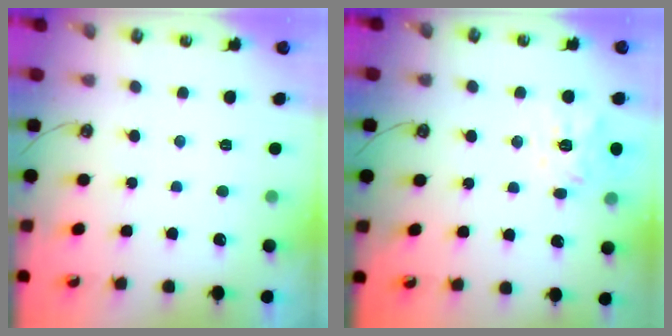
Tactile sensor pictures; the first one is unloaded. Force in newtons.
{"total": 12.9, "press": 12.8, "slide": 1.7}